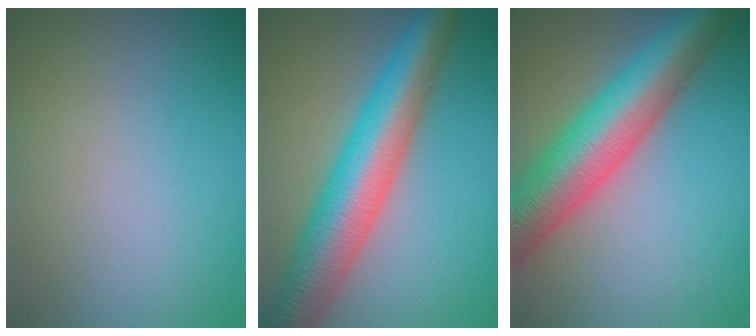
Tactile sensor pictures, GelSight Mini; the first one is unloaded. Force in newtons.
{"total": 9.3, "press": 9.3, "slide": 0.4}
{"total": 10.5, "press": 10.5, "slide": 0.5}